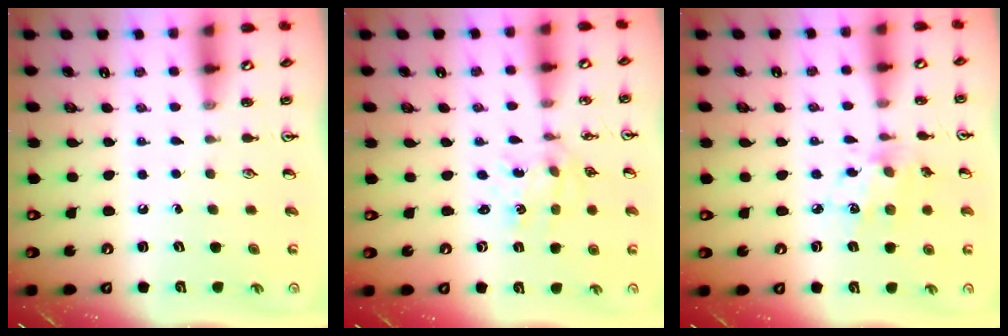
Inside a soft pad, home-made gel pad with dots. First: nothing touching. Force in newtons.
{"total": 0.9, "press": 0.9, "slide": 0.1}
{"total": 9.1, "press": 9.1, "slide": 0.6}